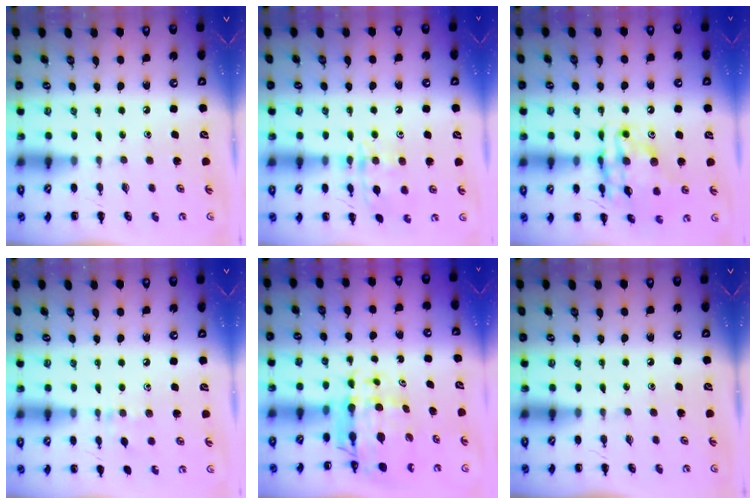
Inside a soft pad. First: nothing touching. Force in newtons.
{"total": 13.2, "press": 13.1, "slide": 0.7}
{"total": 15.4, "press": 15.3, "slide": 2.2}
{"total": 5.9, "press": 5.7, "slide": 1.8}
{"total": 8.6, "press": 8.2, "slide": 2.7}
{"total": 0.0}